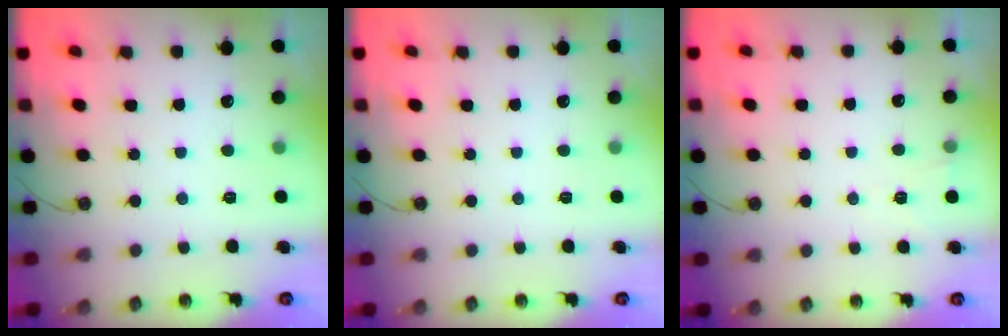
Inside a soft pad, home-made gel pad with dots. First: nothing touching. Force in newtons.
{"total": 0.0}
{"total": 4.5, "press": 1.8, "slide": 4.1}